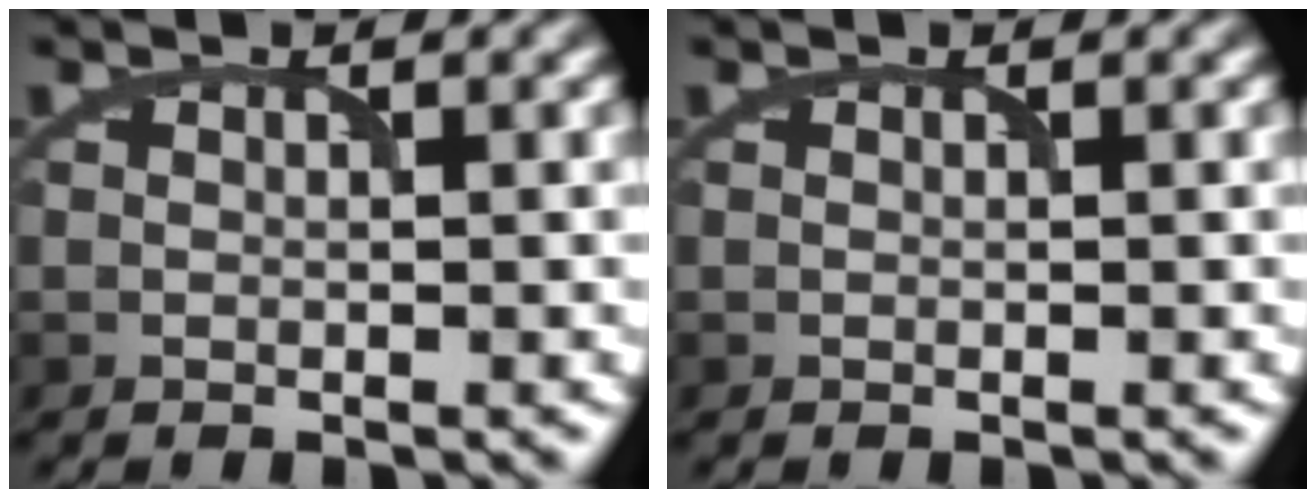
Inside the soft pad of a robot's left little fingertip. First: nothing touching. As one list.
[{"total": 0.0}]